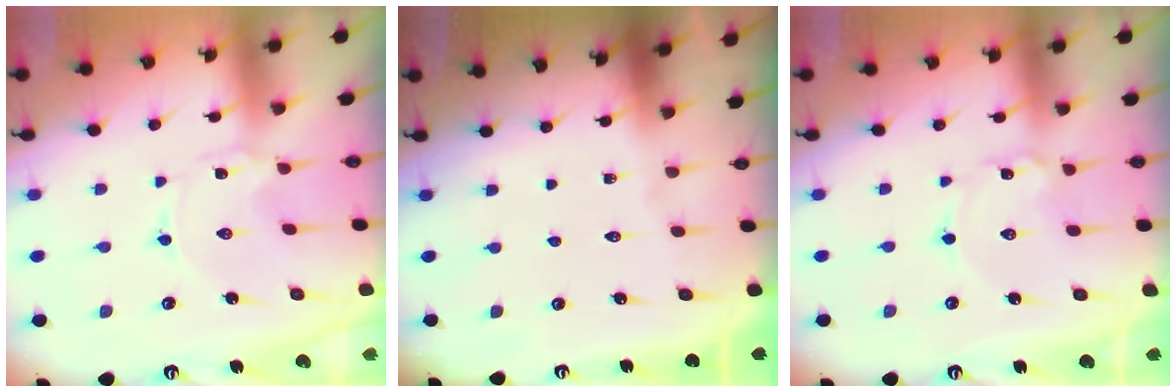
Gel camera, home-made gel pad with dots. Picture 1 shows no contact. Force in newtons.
{"total": 0.0}
{"total": 1.2, "press": 1.2, "slide": 0.1}